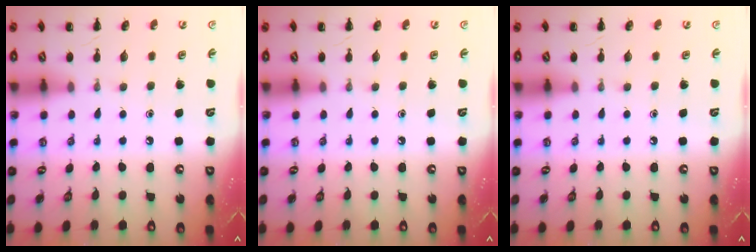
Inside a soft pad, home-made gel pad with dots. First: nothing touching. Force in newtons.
{"total": 0.0}
{"total": 0.0}